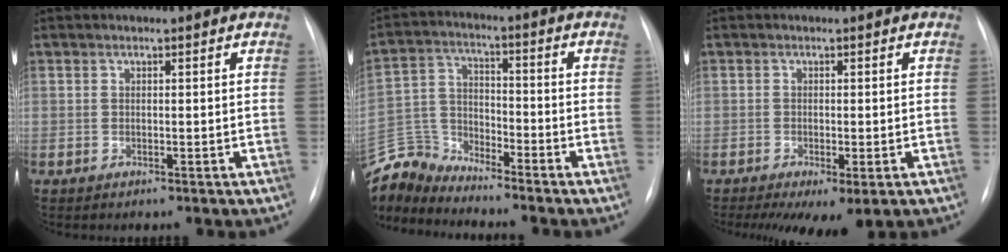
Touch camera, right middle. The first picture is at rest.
{"total": 8.7, "force": [-8.6, 0.3, -0.5], "torque": [0.001, 0.020, -0.175]}
{"total": 5.7, "force": [-3.0, 1.9, 4.5], "torque": [-0.069, -0.018, -0.042]}